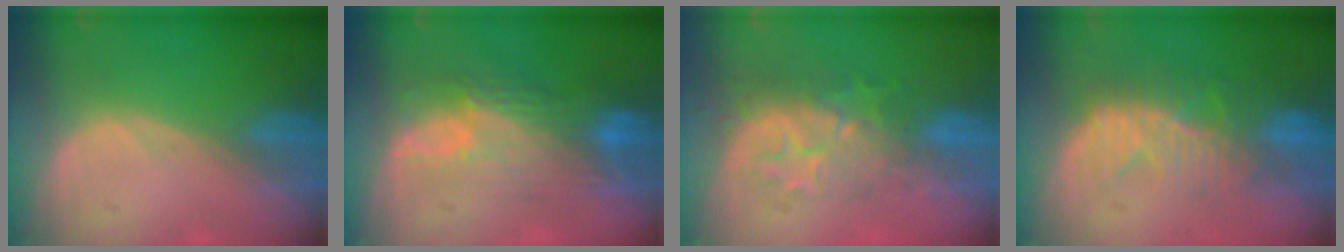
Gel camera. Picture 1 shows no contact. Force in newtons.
{"total": 9.8, "press": 8.3, "slide": 5.1}
{"total": 8.9, "press": 8.1, "slide": 3.7}
{"total": 10.0, "press": 8.5, "slide": 5.3}